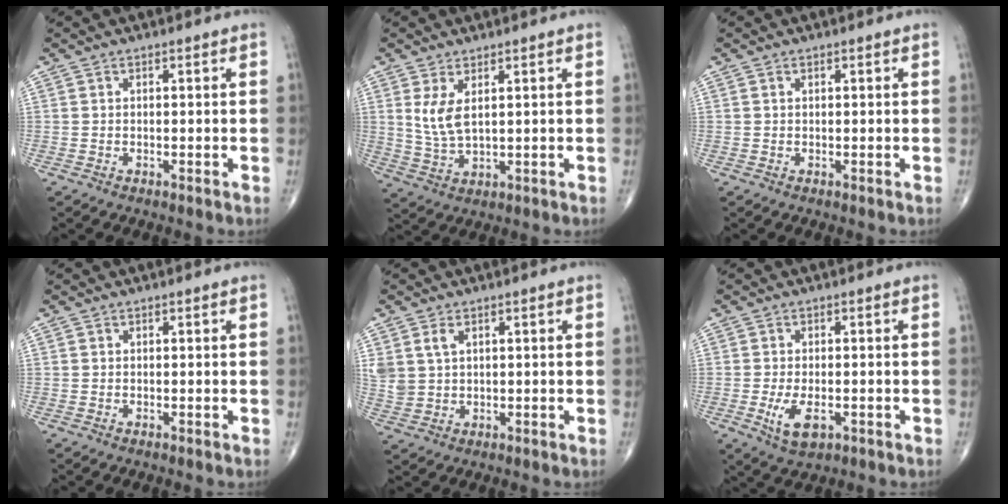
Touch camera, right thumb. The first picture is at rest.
{"total": 5.6, "force": [1.9, 2.4, 4.7], "torque": [-0.097, -0.014, 0.052]}
{"total": 0.0}
{"total": 0.0}
{"total": 4.7, "force": [1.9, 3.1, 3.0], "torque": [-0.063, -0.001, 0.050]}
{"total": 5.6, "force": [-1.7, 2.8, 4.5], "torque": [-0.085, -0.007, -0.023]}